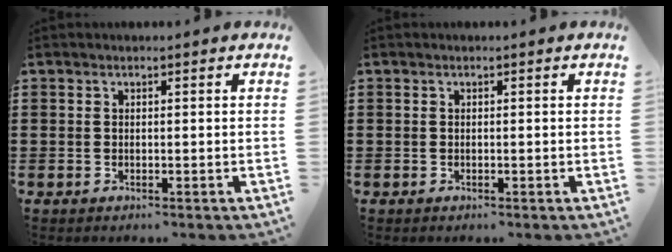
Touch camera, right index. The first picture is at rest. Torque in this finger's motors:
{"motor_torque": [0.11, 0.23, 0.01, -0.01]}